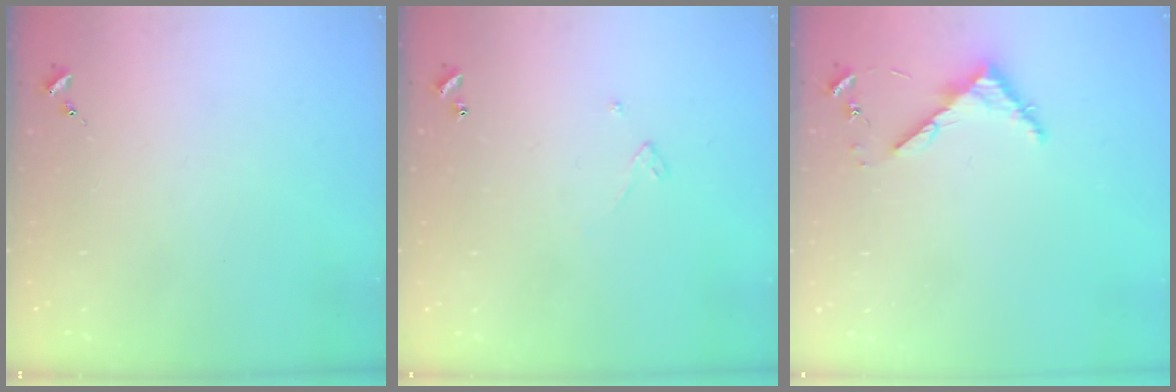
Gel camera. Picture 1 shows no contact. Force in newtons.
{"total": 3.4, "press": 3.4, "slide": 0.1}
{"total": 4.6, "press": 4.6, "slide": 0.4}